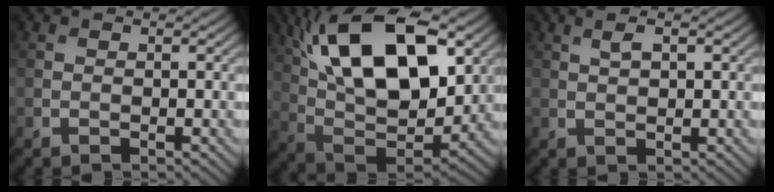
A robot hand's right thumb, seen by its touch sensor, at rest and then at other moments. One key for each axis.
{"total": 19.0, "fx": 7.7, "fy": 8.9, "fz": 14.9, "tx": -0.277, "ty": 0.030, "tz": 0.122}
{"total": 2.1, "fx": 1.1, "fy": 0.7, "fz": 1.7, "tx": -0.037, "ty": 0.001, "tz": 0.024}